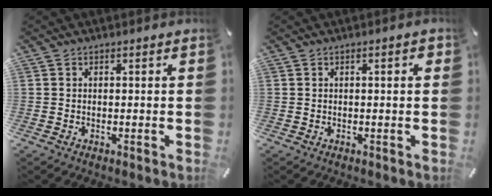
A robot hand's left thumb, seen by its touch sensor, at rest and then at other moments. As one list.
[{"total": 1.7, "force": [0.3, 0.3, 1.6], "torque": [-0.030, 0.002, 0.003]}]